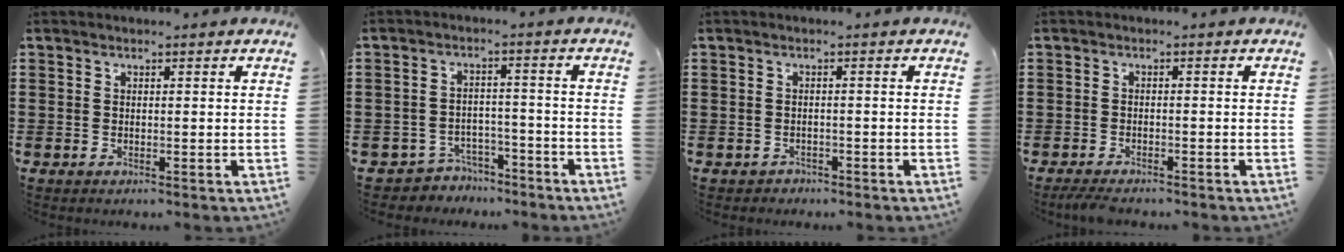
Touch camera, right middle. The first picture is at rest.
{"total": 3.9, "force": [-3.7, 1.1, -0.1], "torque": [-0.015, 0.002, -0.082]}
{"total": 0.8, "force": [-0.7, 0.3, 0.0], "torque": [-0.002, 0.001, -0.017]}
{"total": 1.7, "force": [-1.6, 0.3, 0.6], "torque": [-0.020, -0.001, -0.035]}